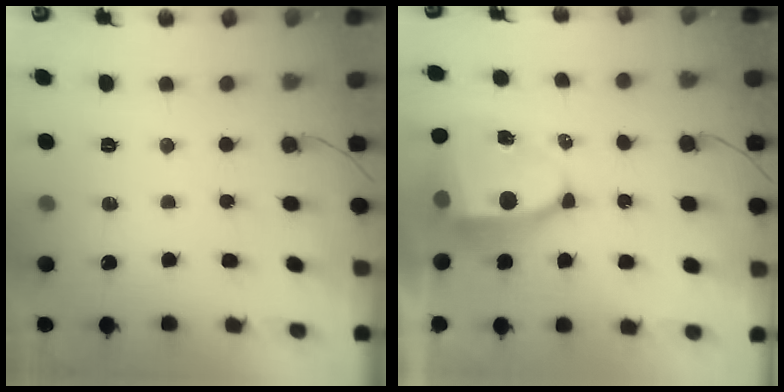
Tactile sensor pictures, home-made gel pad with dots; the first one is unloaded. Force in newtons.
{"total": 9.4, "press": 9.3, "slide": 1.2}